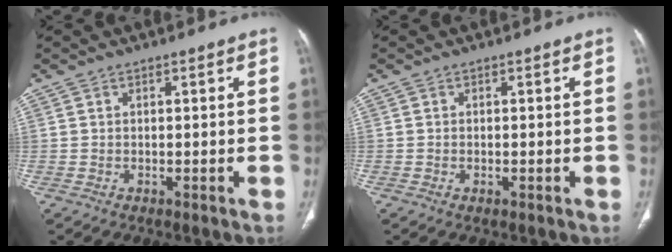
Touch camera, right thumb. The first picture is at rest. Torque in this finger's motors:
{"motor_torque": [-0.42, -0.17, -0.43, 0.08, -0.05]}